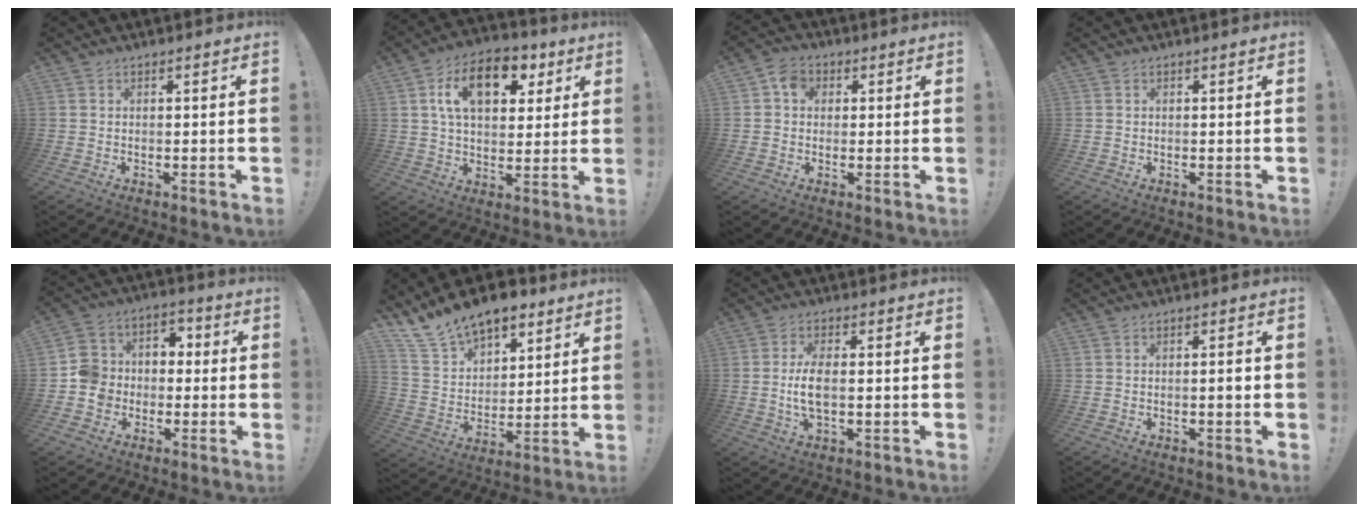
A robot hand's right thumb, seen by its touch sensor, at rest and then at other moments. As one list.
[{"total": 15.7, "force": [6.2, 9.8, 10.5], "torque": [-0.161, -0.013, 0.112]}, {"total": 5.3, "force": [1.2, 4.3, 2.9], "torque": [-0.048, 0.009, 0.022]}, {"total": 0.0}, {"total": 10.5, "force": [-3.2, 9.6, 2.7], "torque": [-0.036, 0.034, -0.054]}, {"total": 15.5, "force": [11.9, 8.3, 5.3], "torque": [-0.099, -0.081, 0.224]}, {"total": 6.7, "force": [-0.2, 3.0, 6.0], "torque": [-0.124, -0.006, -0.007]}, {"total": 1.9, "force": [-0.5, 0.1, 1.8], "torque": [-0.024, -0.001, -0.013]}]